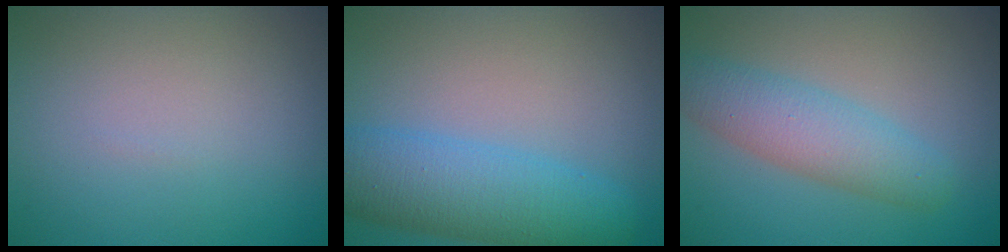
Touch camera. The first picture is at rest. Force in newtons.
{"total": 6.9, "press": 6.9, "slide": 0.2}
{"total": 4.3, "press": 4.3, "slide": 0.1}